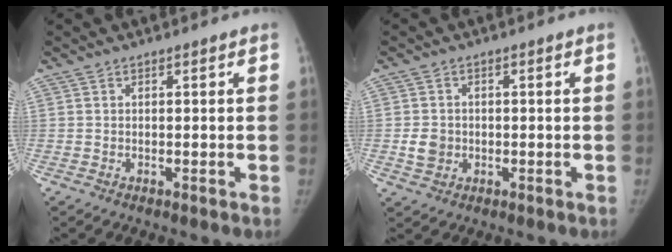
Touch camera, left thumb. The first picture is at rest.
{"total": 3.6, "force": [-0.5, 3.2, 1.7], "torque": [-0.018, 0.003, -0.006]}